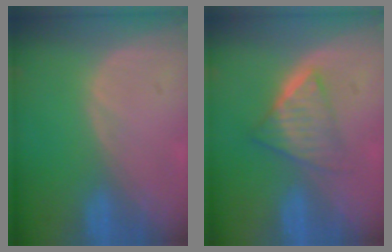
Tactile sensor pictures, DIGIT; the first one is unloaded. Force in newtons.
{"total": 6.2, "press": 5.3, "slide": 3.3}